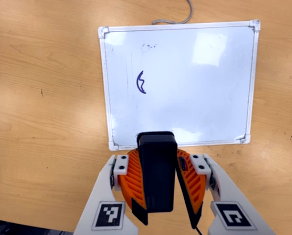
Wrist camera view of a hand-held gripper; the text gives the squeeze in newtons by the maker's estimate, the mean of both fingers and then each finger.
{"total": 10.1, "left": 9.8, "right": 10.5}